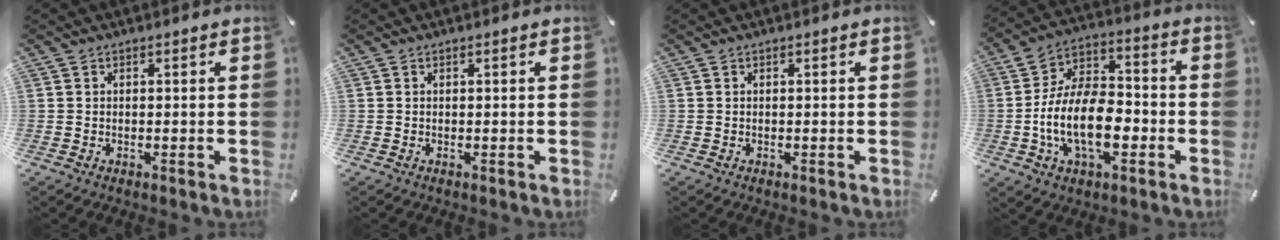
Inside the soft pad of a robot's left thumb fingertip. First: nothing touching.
{"total": 0.6, "force": [0.0, 0.0, 0.6], "torque": [-0.010, -0.003, 0.000]}
{"total": 0.0}
{"total": 16.2, "force": [-4.4, 9.5, 12.4], "torque": [-0.248, 0.008, -0.080]}